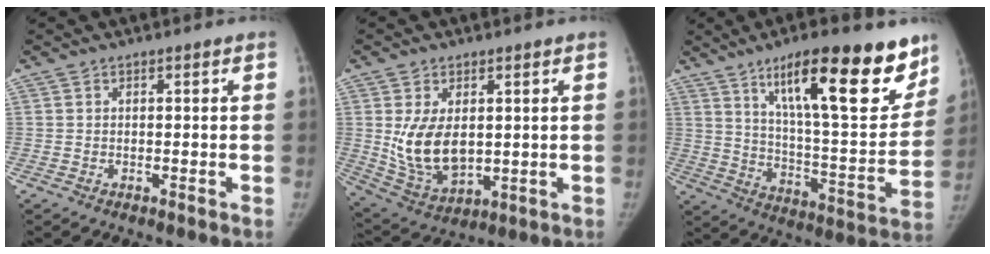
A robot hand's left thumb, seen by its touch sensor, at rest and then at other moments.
{"total": 11.5, "force": [1.4, 7.3, 8.7], "torque": [-0.140, -0.017, 0.047]}
{"total": 25.4, "force": [14.9, 6.8, 19.4], "torque": [-0.250, -0.063, 0.237]}